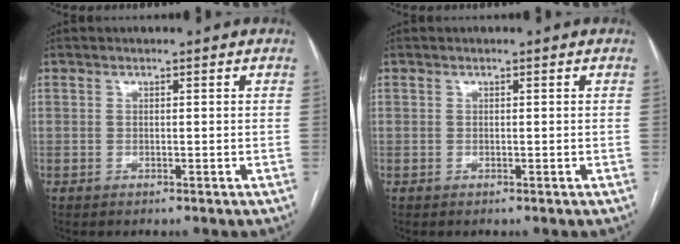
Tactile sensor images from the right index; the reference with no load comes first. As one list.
[{"total": 0.0}]